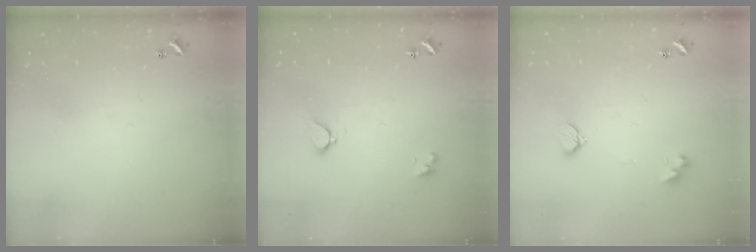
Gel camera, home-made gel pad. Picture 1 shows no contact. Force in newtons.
{"total": 2.2, "press": 2.2, "slide": 0.3}
{"total": 4.1, "press": 4.0, "slide": 0.8}